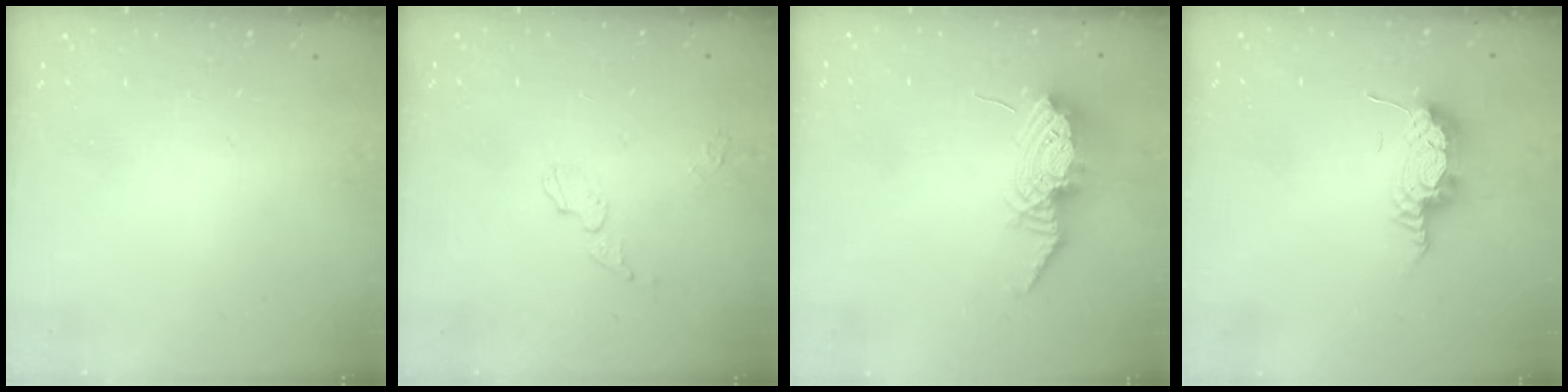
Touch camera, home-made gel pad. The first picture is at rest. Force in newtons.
{"total": 4.5, "press": 4.5, "slide": 0.2}
{"total": 11.9, "press": 11.8, "slide": 1.1}
{"total": 9.1, "press": 8.9, "slide": 2.1}